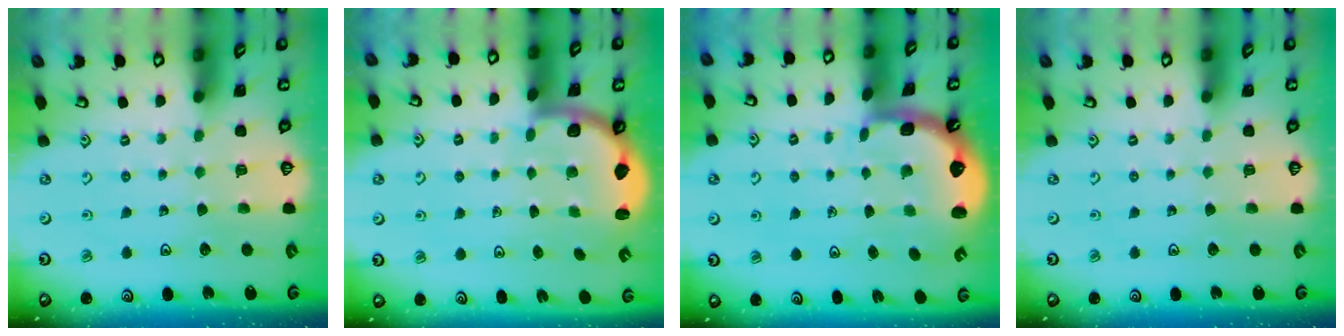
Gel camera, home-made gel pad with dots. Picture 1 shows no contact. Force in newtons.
{"total": 2.5, "press": 2.5, "slide": 0.6}
{"total": 2.7, "press": 1.4, "slide": 2.3}
{"total": 0.0}